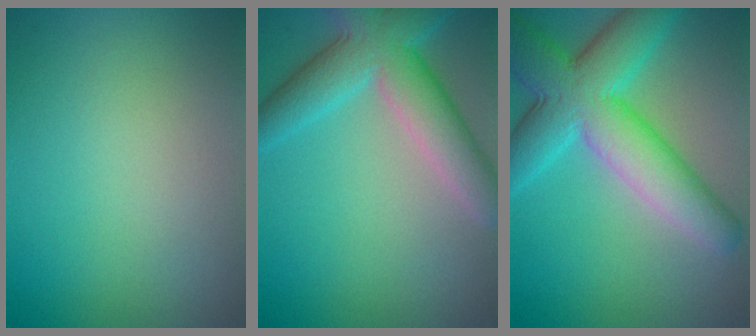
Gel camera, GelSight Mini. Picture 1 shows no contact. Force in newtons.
{"total": 7.1, "press": 7.1, "slide": 0.4}
{"total": 9.7, "press": 9.7, "slide": 0.2}